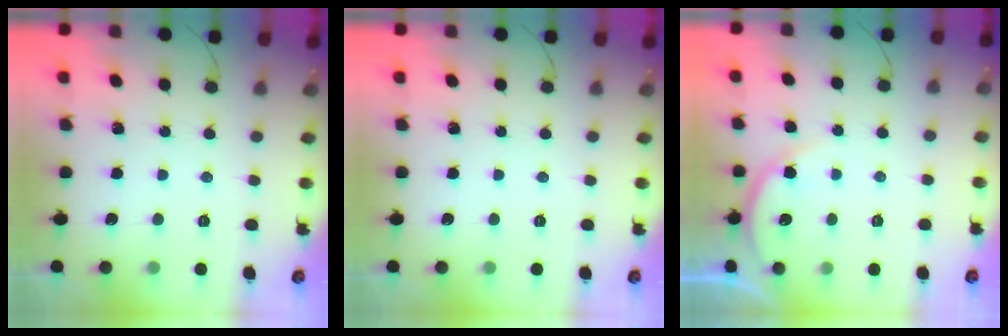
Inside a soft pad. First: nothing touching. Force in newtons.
{"total": 0.0}
{"total": 7.7, "press": 7.7, "slide": 0.4}